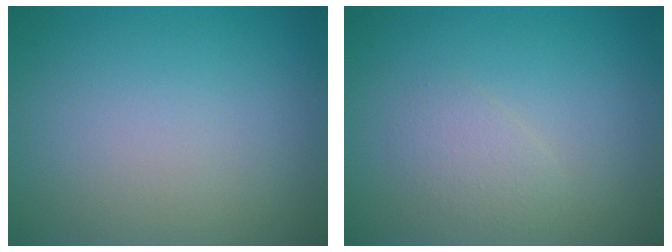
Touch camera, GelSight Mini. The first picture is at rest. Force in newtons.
{"total": 1.4, "press": 1.4, "slide": 0.1}